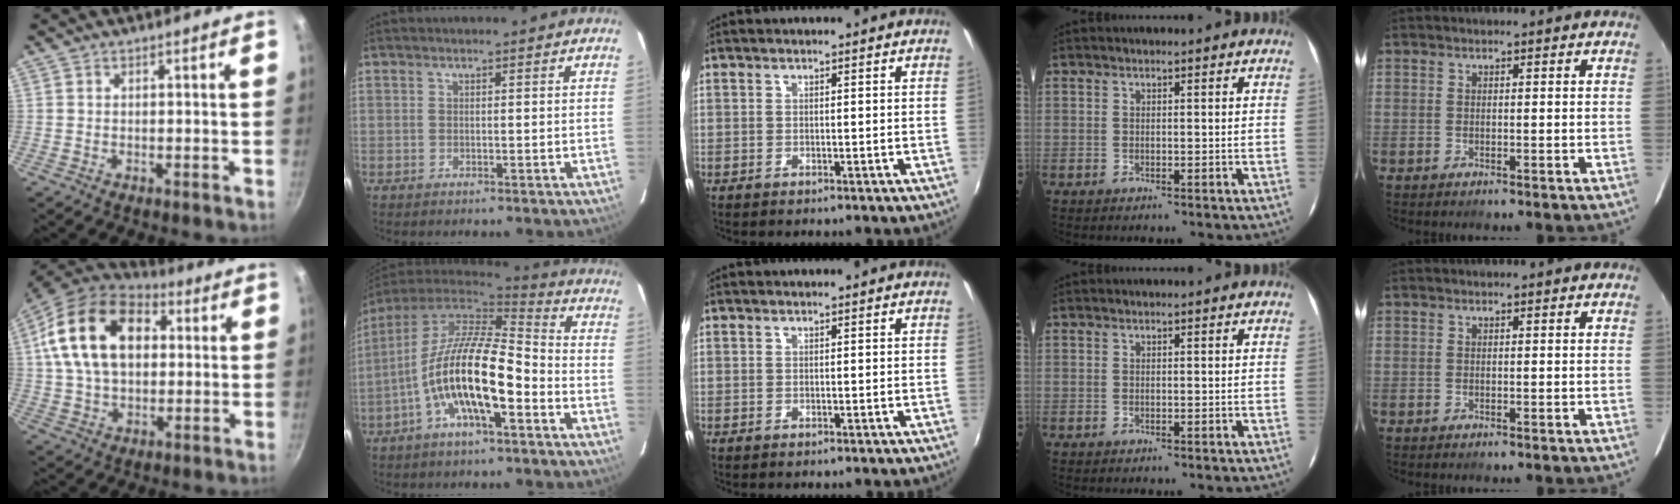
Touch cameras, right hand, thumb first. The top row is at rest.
{"thumb": {"total": 19.8, "force": [4.8, 13.2, 14.0], "torque": [-0.221, 0.014, 0.073]}, "index": {"total": 15.9, "force": [-5.9, 4.6, 14.1], "torque": [-0.263, -0.008, -0.114]}}